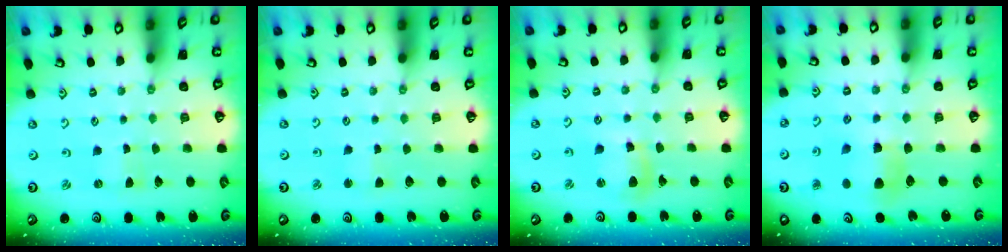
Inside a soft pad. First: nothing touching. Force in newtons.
{"total": 2.0, "press": 2.0, "slide": 0.3}
{"total": 9.8, "press": 9.7, "slide": 1.2}
{"total": 7.0, "press": 6.9, "slide": 1.1}